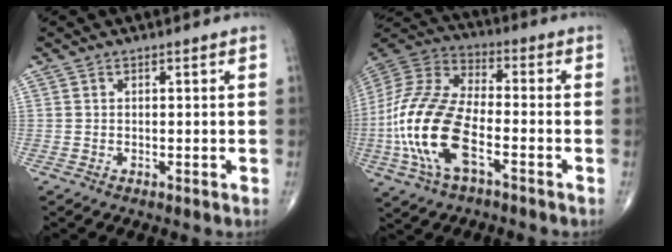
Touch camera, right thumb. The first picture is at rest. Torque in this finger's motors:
{"motor_torque": [0.31, 0.90, 1.98, -0.28, 0.24]}